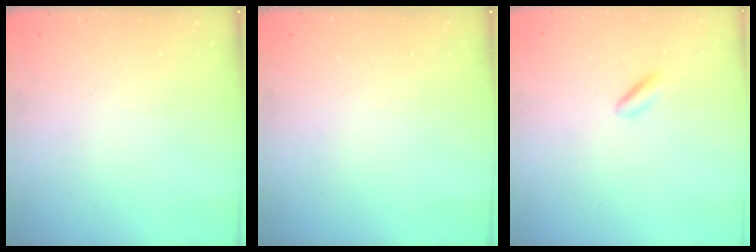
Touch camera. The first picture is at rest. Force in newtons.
{"total": 0.0}
{"total": 1.8, "press": 1.6, "slide": 0.8}